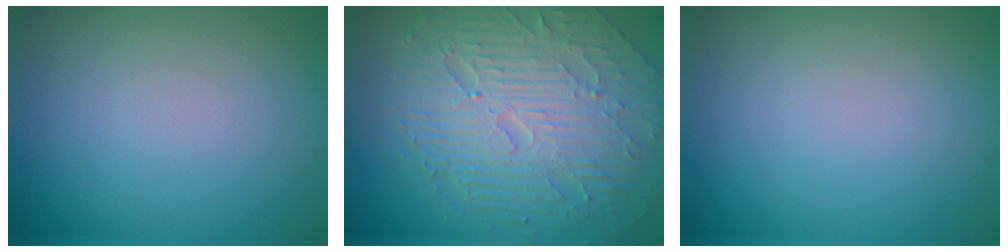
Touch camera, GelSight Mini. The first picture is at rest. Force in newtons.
{"total": 9.5, "press": 6.3, "slide": 7.1}
{"total": 0.0}